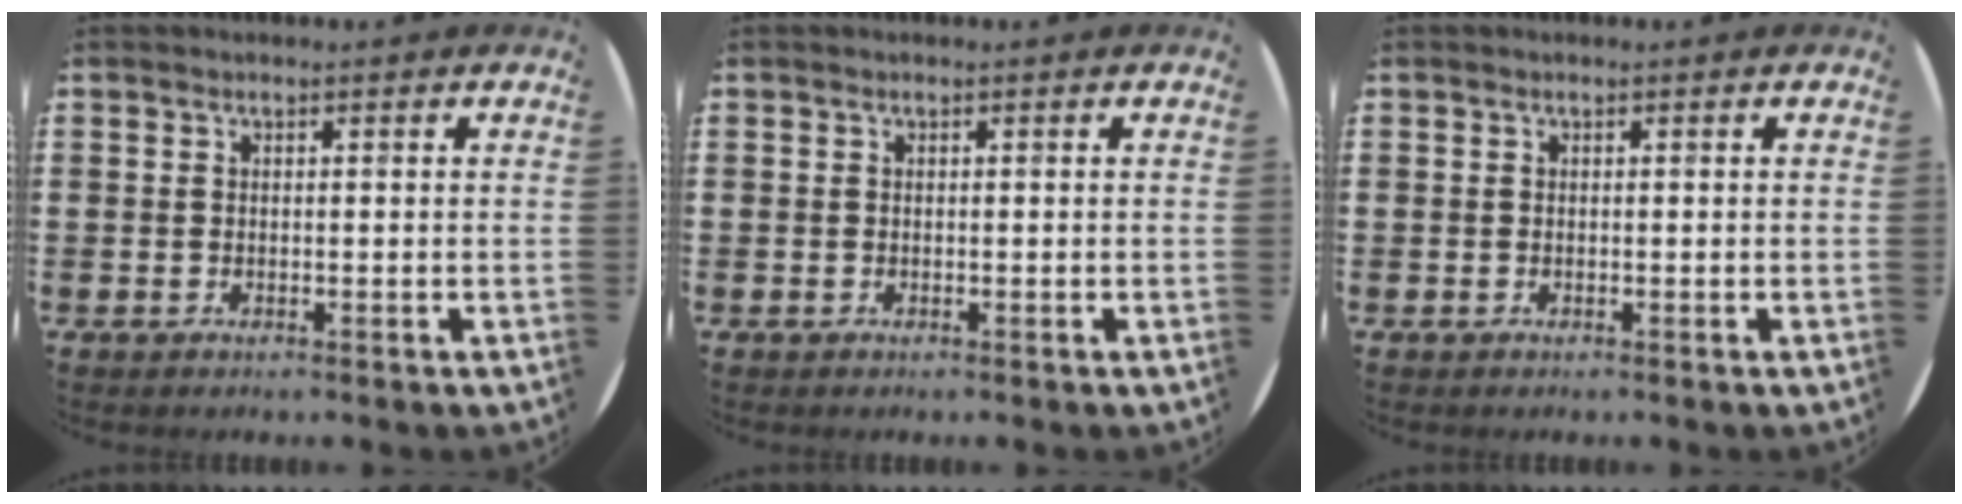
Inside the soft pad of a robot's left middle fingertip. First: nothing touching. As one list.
[{"total": 0.0}, {"total": 0.0}]